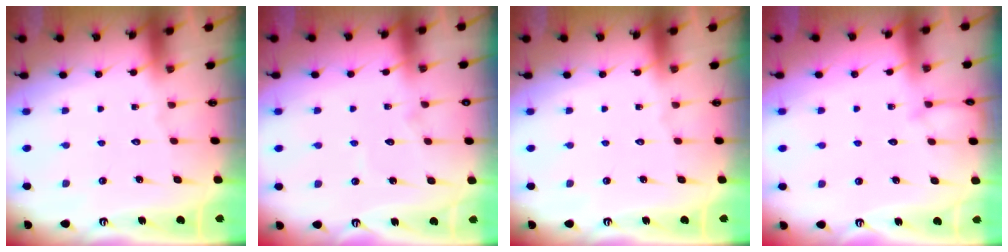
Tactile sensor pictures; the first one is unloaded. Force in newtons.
{"total": 5.6, "press": 5.6, "slide": 0.5}
{"total": 0.0}
{"total": 4.6, "press": 4.6, "slide": 0.5}